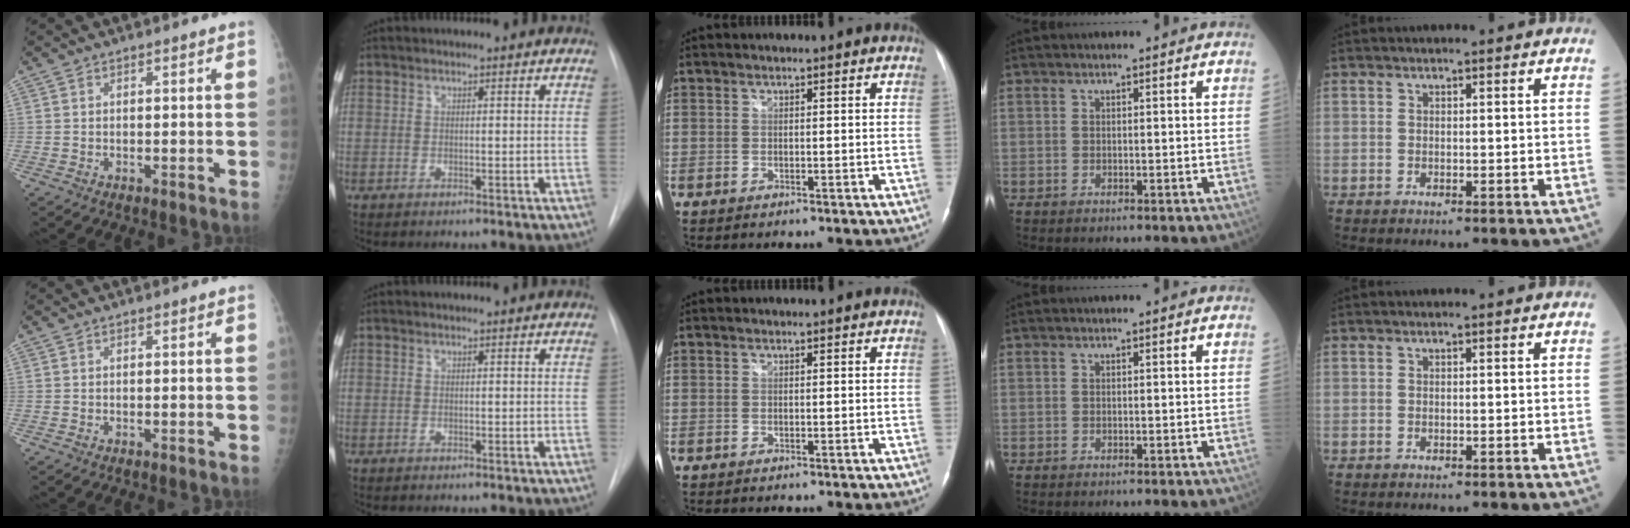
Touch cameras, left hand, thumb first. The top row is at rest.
{}